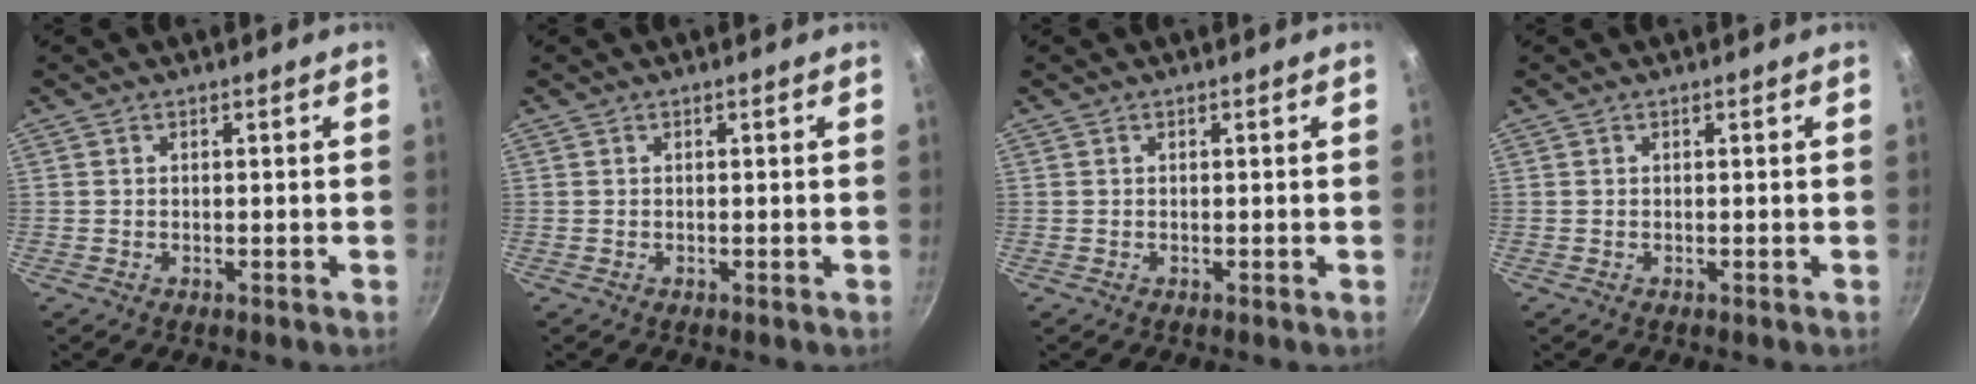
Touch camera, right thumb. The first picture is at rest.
{"total": 0.0}
{"total": 0.0}
{"total": 0.0}